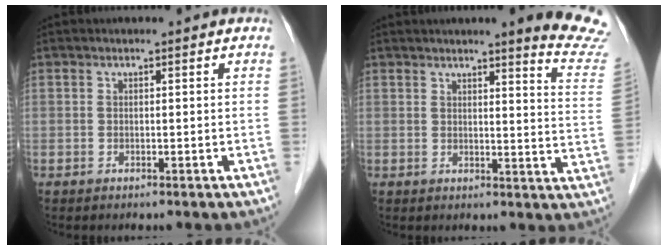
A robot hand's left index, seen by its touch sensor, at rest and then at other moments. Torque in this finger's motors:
{"motor_torque": [0.14, -0.18, 0.27, 0.03]}